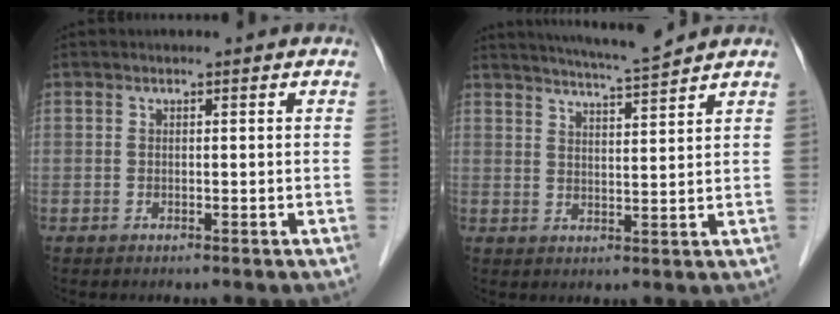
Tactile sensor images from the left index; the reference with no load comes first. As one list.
[{"total": 7.0, "force": [6.5, -1.1, 2.3], "torque": [-0.049, -0.002, 0.109]}]